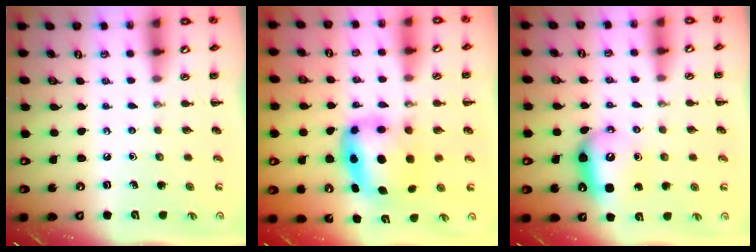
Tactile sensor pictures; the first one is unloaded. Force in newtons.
{"total": 6.0, "press": 5.8, "slide": 1.4}
{"total": 8.6, "press": 8.5, "slide": 0.9}